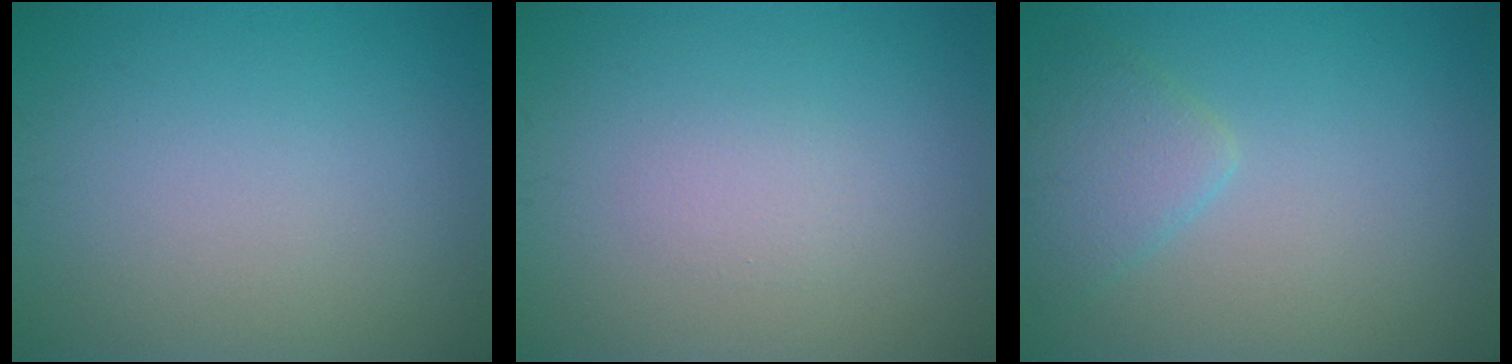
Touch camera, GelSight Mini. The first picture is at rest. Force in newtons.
{"total": 1.1, "press": 1.1, "slide": 0.1}
{"total": 2.5, "press": 2.5, "slide": 0.2}